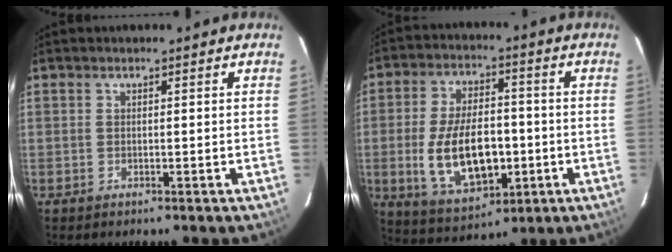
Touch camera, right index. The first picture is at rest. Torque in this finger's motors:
{"motor_torque": [1.23, -0.91, 0.92, 0.21]}